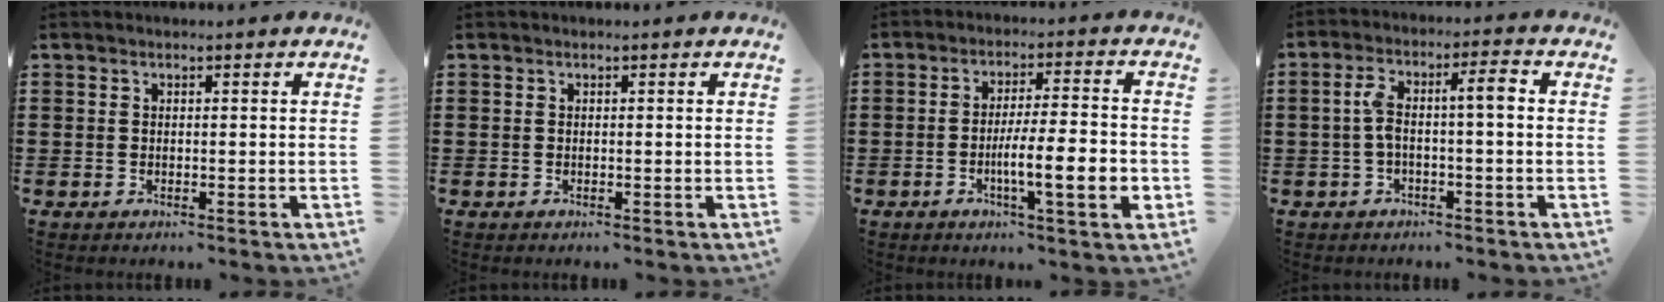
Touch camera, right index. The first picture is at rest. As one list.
[{"total": 0.0}, {"total": 9.6, "force": [-2.7, 1.6, 9.1], "torque": [-0.148, -0.007, -0.047]}, {"total": 5.5, "force": [-0.4, 1.3, 5.3], "torque": [-0.106, 0.007, -0.014]}]